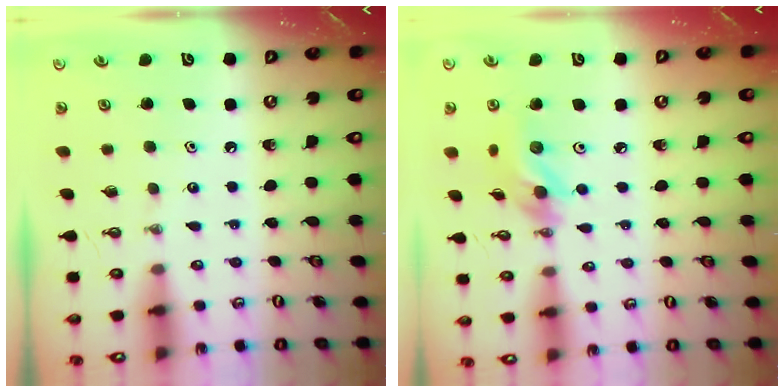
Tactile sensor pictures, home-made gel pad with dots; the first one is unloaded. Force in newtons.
{"total": 12.1, "press": 10.9, "slide": 5.3}